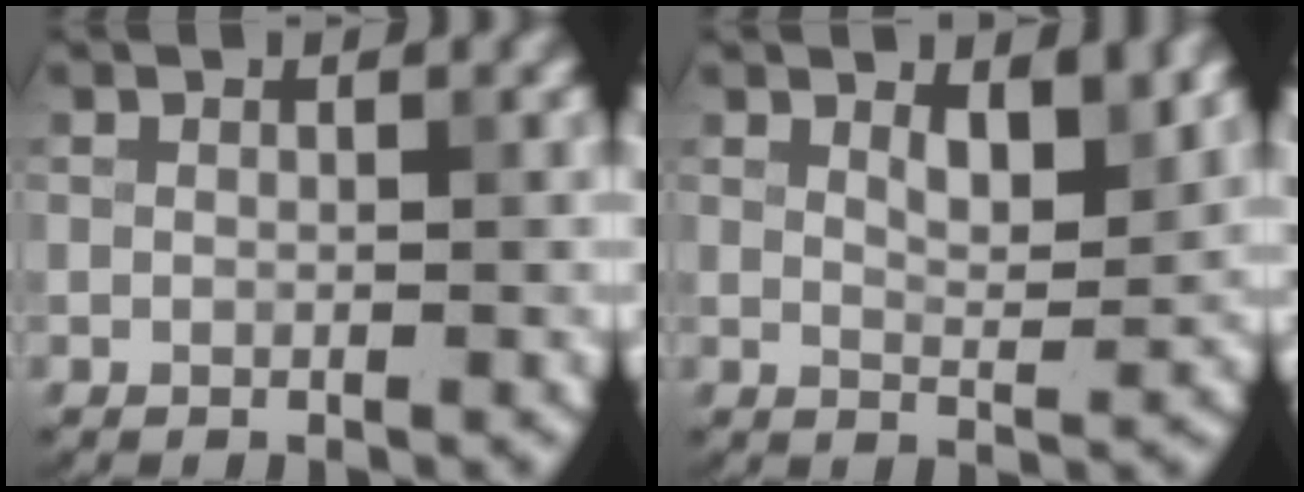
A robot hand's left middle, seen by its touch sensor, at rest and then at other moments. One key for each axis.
{"total": 2.9, "fx": 1.8, "fy": 0.9, "fz": 2.1, "tx": -0.033, "ty": -0.007, "tz": 0.032}